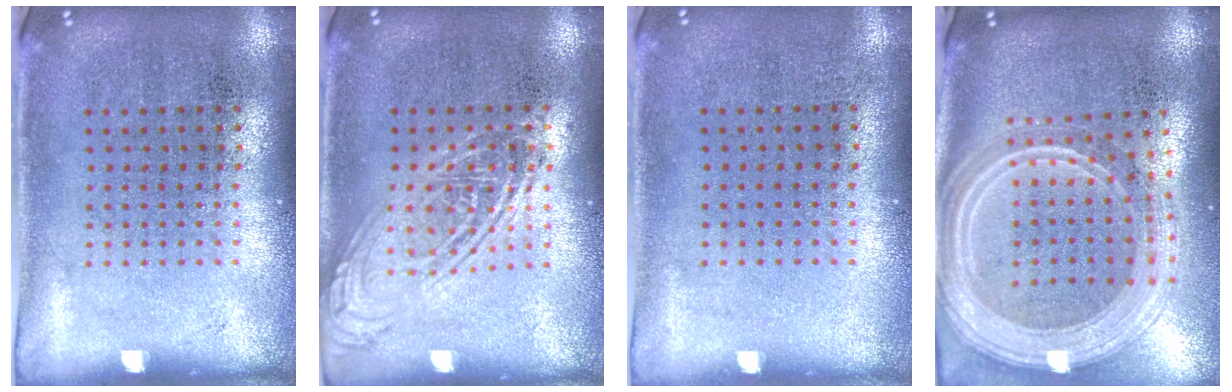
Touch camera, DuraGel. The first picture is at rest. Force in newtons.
{"total": 2.5, "press": 2.5, "slide": 0.2}
{"total": 0.0}
{"total": 3.0, "press": 2.4, "slide": 1.7}